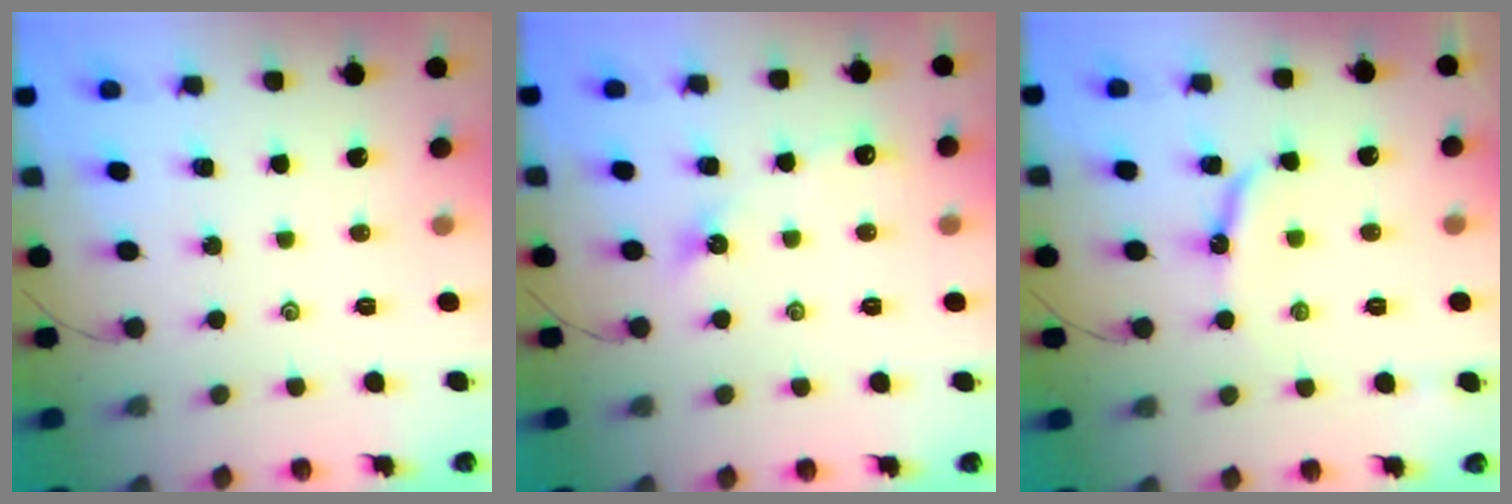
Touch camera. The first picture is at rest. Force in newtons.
{"total": 5.2, "press": 5.1, "slide": 0.5}
{"total": 7.1, "press": 7.1, "slide": 0.6}